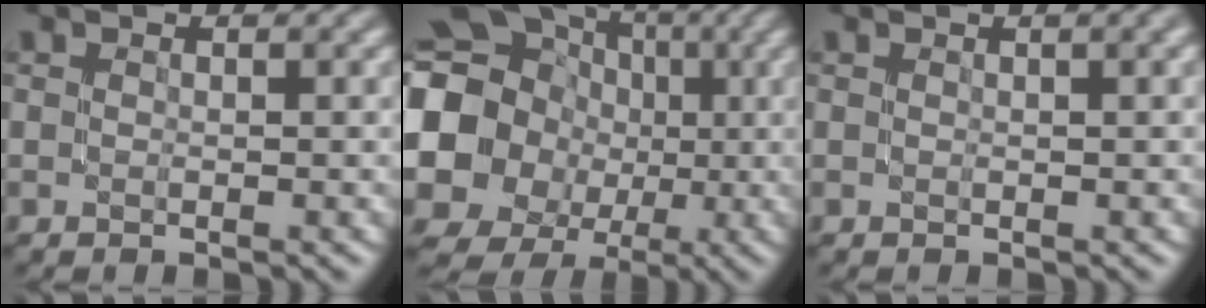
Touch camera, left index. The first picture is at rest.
{"total": 18.5, "force": [1.6, 17.2, 6.8], "torque": [-0.174, 0.022, -0.005]}
{"total": 3.5, "force": [1.6, 1.4, 2.7], "torque": [-0.012, 0.008, 0.002]}